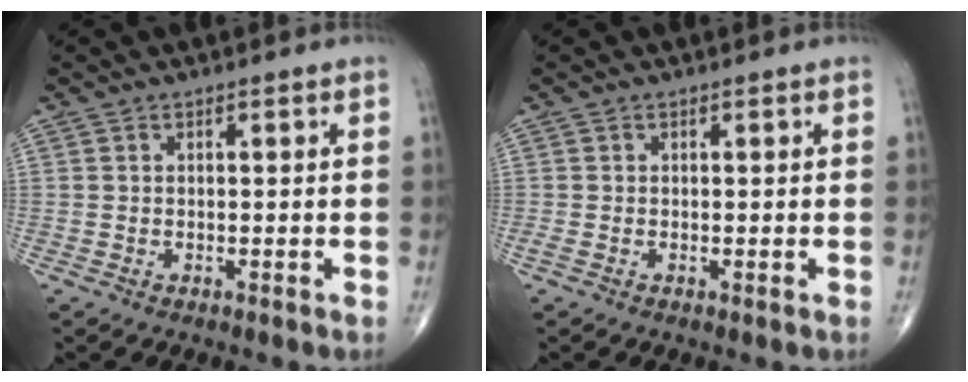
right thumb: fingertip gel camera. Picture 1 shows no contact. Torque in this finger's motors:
{"motor_torque": [1.15, 0.35, 0.22, -0.57, 0.01]}